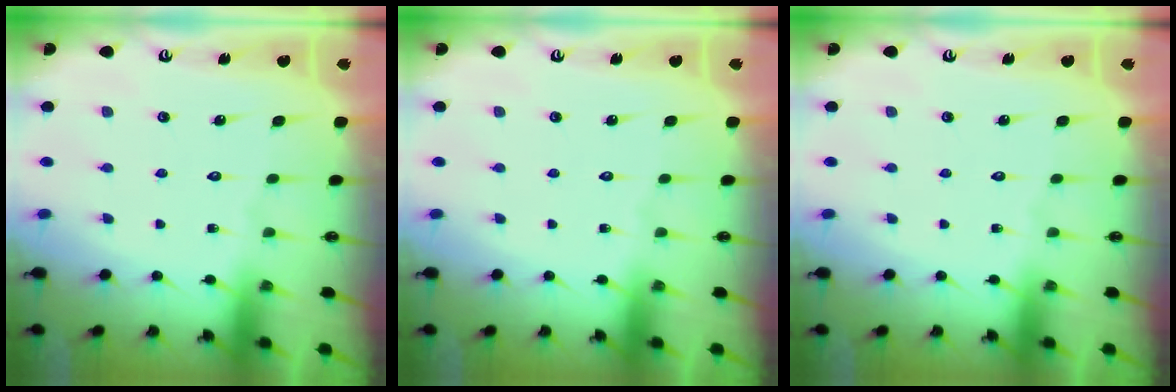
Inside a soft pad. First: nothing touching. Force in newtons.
{"total": 0.0}
{"total": 0.0}